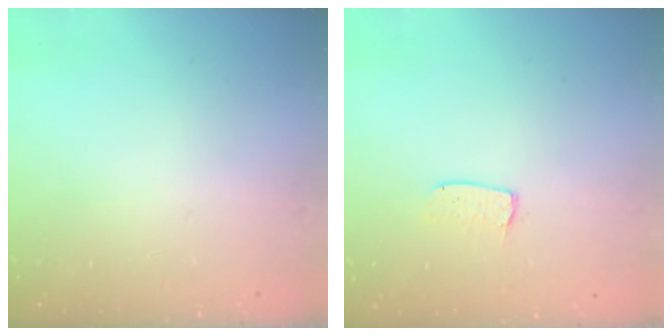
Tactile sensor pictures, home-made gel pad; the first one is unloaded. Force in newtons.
{"total": 3.8, "press": 3.8, "slide": 0.3}